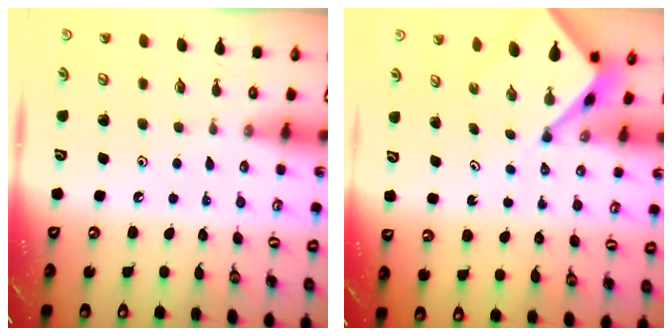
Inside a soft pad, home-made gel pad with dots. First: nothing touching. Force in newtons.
{"total": 5.1, "press": 5.1, "slide": 0.4}